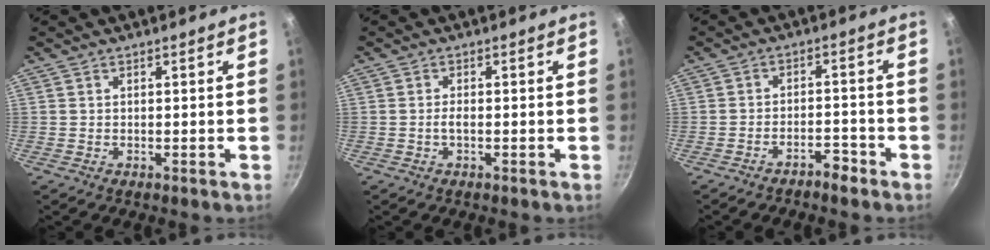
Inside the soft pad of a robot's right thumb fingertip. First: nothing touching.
{"total": 1.3, "force": [-0.4, 0.4, 1.2], "torque": [-0.028, 0.005, -0.010]}
{"total": 3.5, "force": [-2.8, 1.2, 1.7], "torque": [-0.019, 0.032, -0.043]}